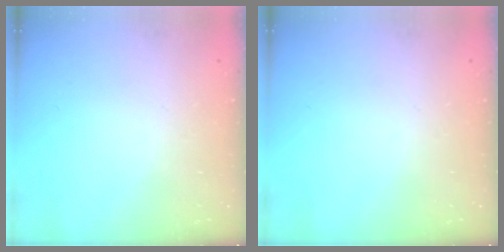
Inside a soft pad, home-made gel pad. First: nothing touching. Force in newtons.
{"total": 0.0}